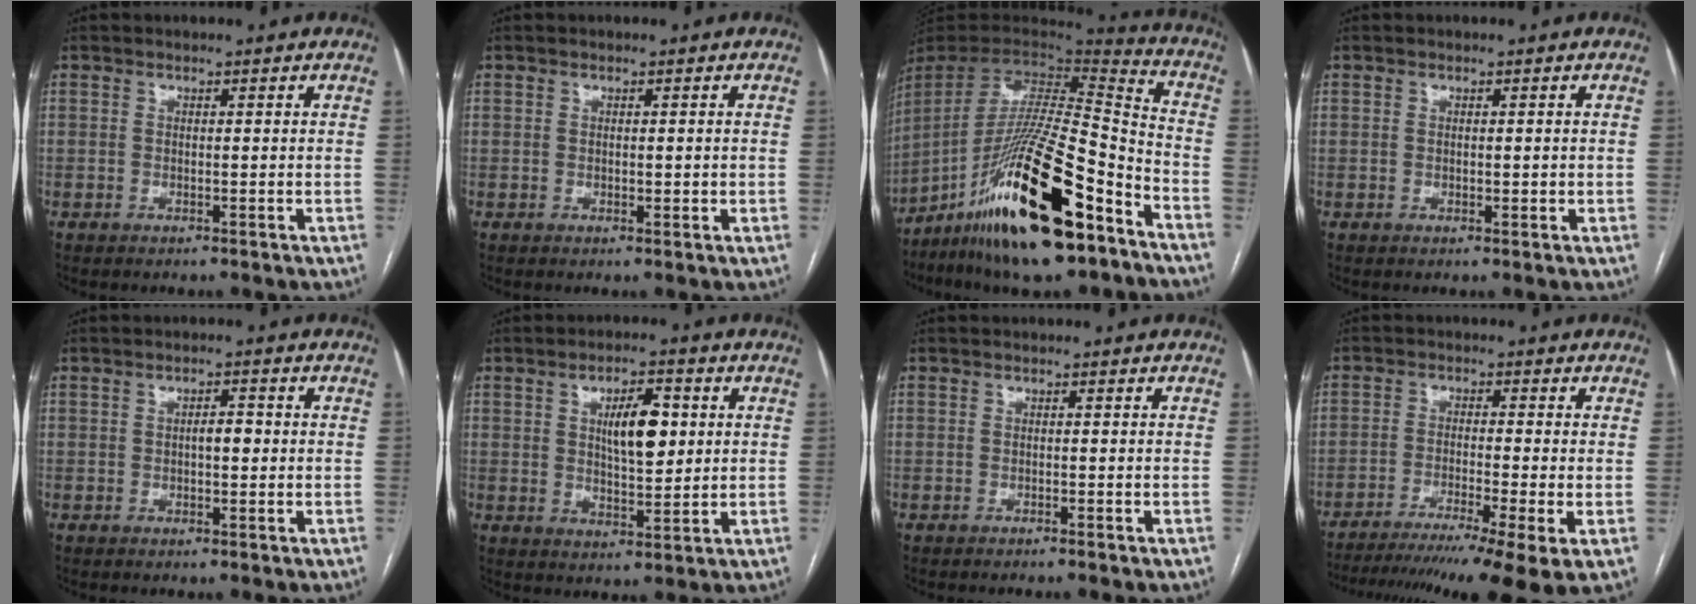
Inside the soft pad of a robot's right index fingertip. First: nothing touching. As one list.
[{"total": 0.8, "force": [0.0, 0.5, 0.6], "torque": [-0.005, -0.001, 0.002]}, {"total": 27.8, "force": [-16.0, 5.0, 22.1], "torque": [-0.413, -0.027, -0.278]}, {"total": 0.7, "force": [0.0, 0.4, 0.5], "torque": [-0.004, -0.001, 0.002]}, {"total": 2.2, "force": [-0.2, 0.9, 2.0], "torque": [-0.030, 0.005, -0.004]}, {"total": 7.6, "force": [1.8, 2.6, 6.9], "torque": [-0.116, 0.008, 0.034]}, {"total": 1.0, "force": [-0.9, -0.2, 0.5], "torque": [-0.011, 0.002, -0.013]}, {"total": 15.4, "force": [-11.2, -0.6, 10.6], "torque": [-0.142, -0.026, -0.176]}]